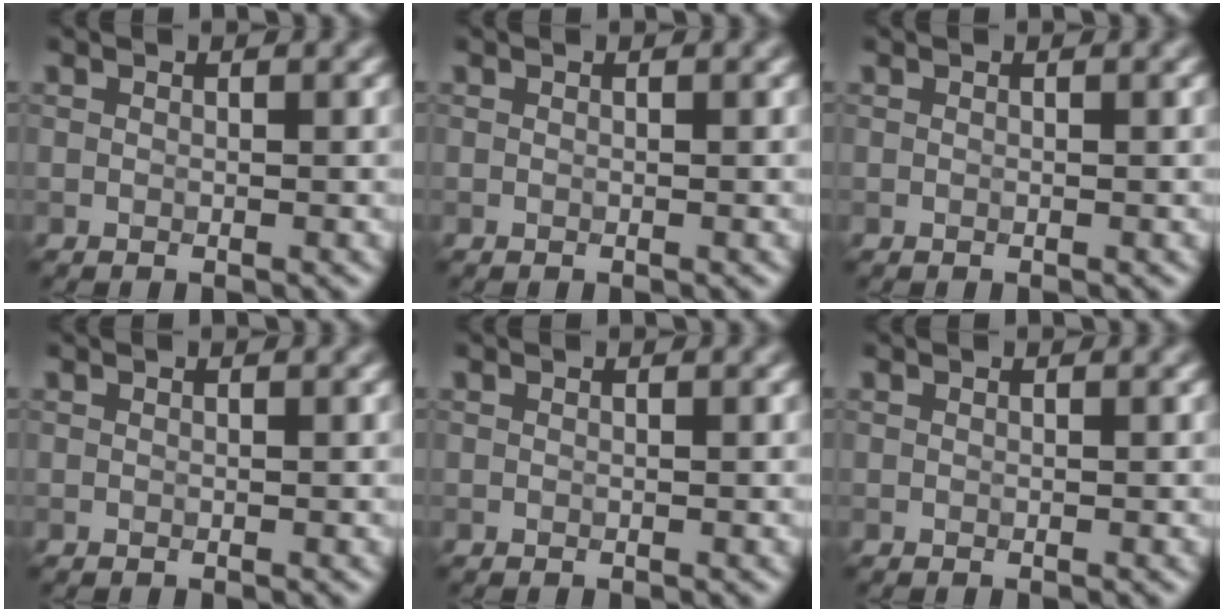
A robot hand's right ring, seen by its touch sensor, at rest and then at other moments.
{"total": 0.0}
{"total": 0.0}
{"total": 0.0}
{"total": 0.0}
{"total": 0.0}